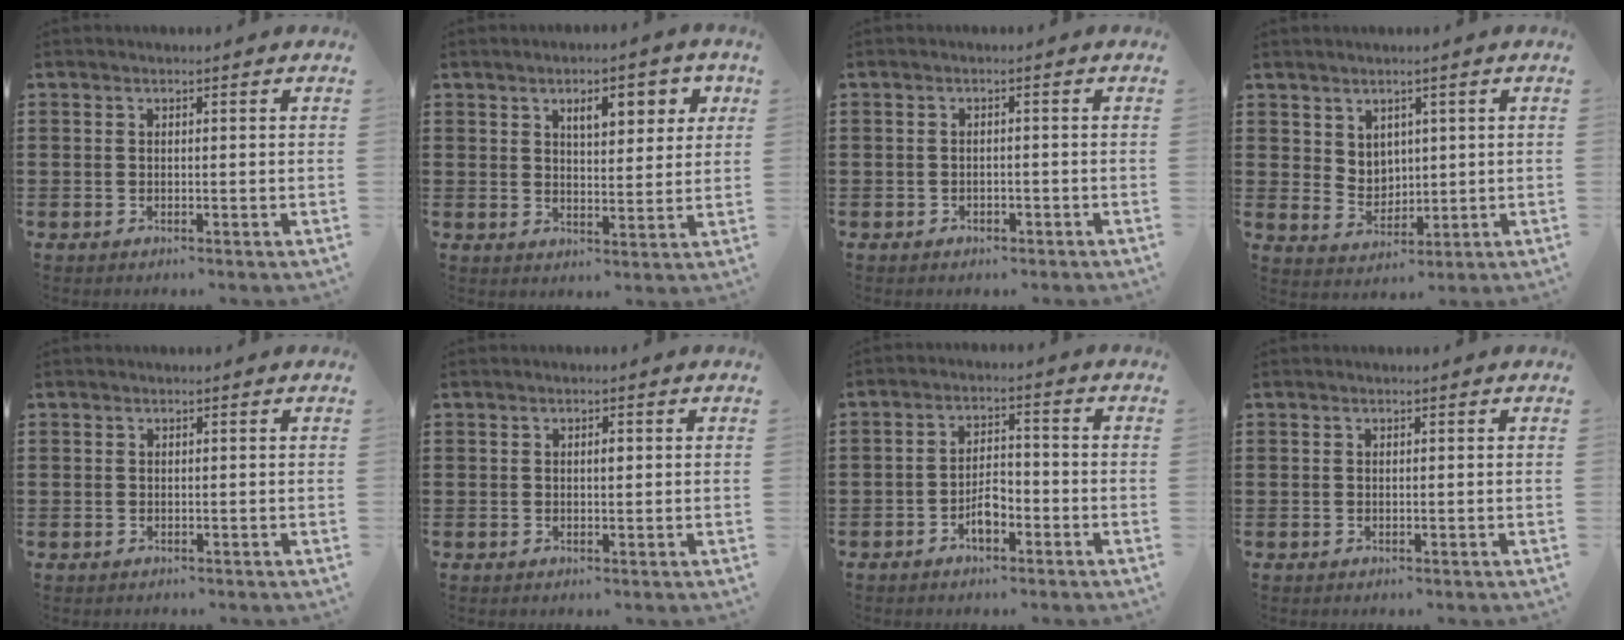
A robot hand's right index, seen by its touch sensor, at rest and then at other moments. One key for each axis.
{"total": 5.9, "fx": 2.7, "fy": 2.5, "fz": 4.6, "tx": -0.068, "ty": -0.003, "tz": 0.037}
{"total": 1.1, "fx": -0.8, "fy": 0.6, "fz": 0.1, "tx": -0.007, "ty": -0.001, "tz": -0.019}
{"total": 3.8, "fx": 2.4, "fy": 2.9, "fz": 0.7, "tx": -0.021, "ty": 0.000, "tz": 0.043}
{"total": 0.6, "fx": -0.2, "fy": 0.5, "fz": 0.0, "tx": 0.000, "ty": 0.005, "tz": -0.005}
{"total": 1.1, "fx": 0.2, "fy": 0.4, "fz": 1.0, "tx": -0.020, "ty": 0.001, "tz": 0.003}
{"total": 4.0, "fx": -2.3, "fy": 1.8, "fz": 2.8, "tx": -0.048, "ty": 0.006, "tz": -0.043}
{"total": 0.0}